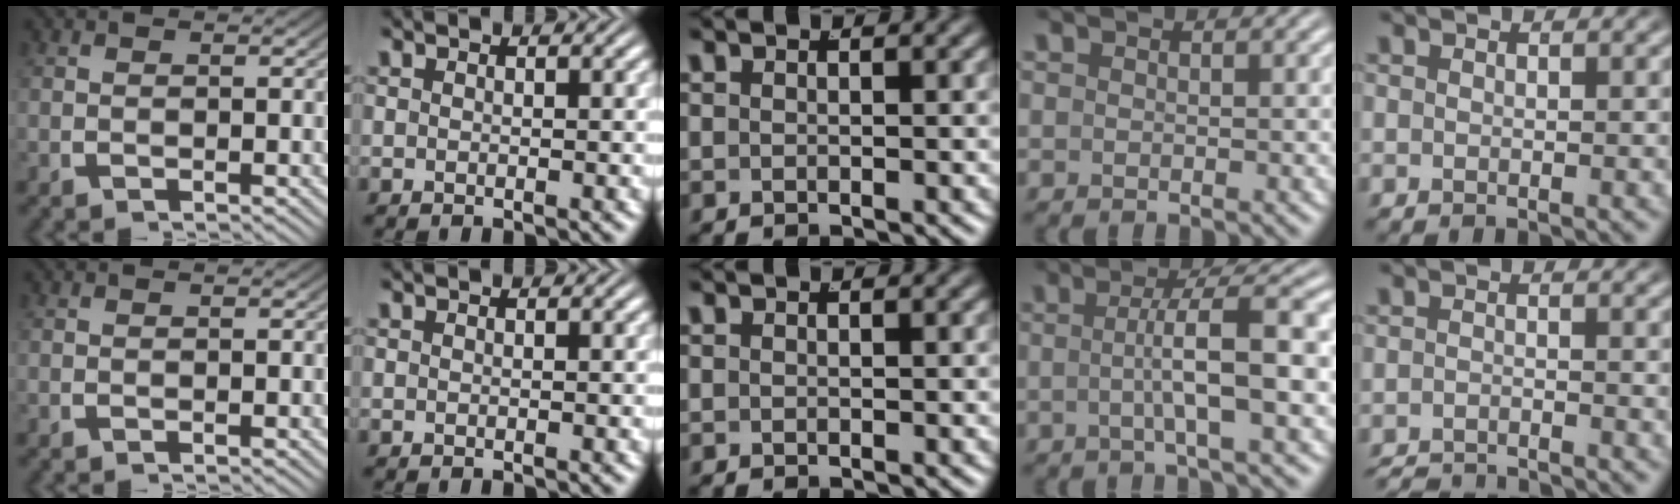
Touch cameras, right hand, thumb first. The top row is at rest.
{"ring": {"total": 4.9, "force": [-0.7, 0.0, 4.9], "torque": [-0.070, 0.005, -0.009]}, "little": {"total": 3.6, "force": [-3.6, 0.0, 0.1], "torque": [-0.001, -0.017, -0.055]}}